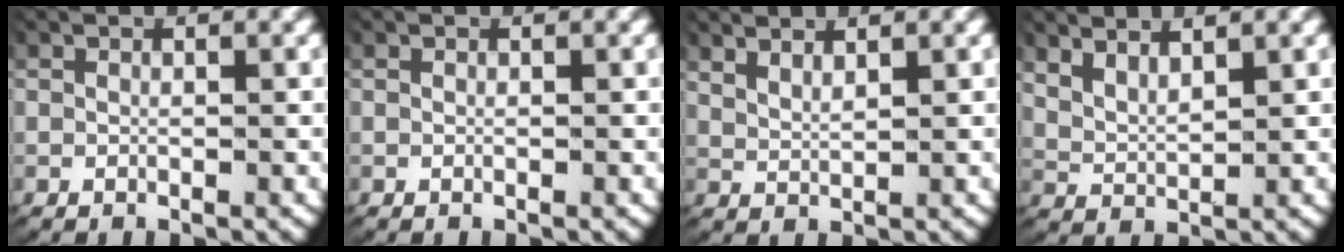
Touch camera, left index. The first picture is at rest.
{"total": 0.0}
{"total": 2.1, "force": [1.9, 0.4, 0.7], "torque": [-0.024, -0.005, 0.042]}
{"total": 3.1, "force": [1.9, 1.9, 1.5], "torque": [-0.045, -0.007, 0.036]}